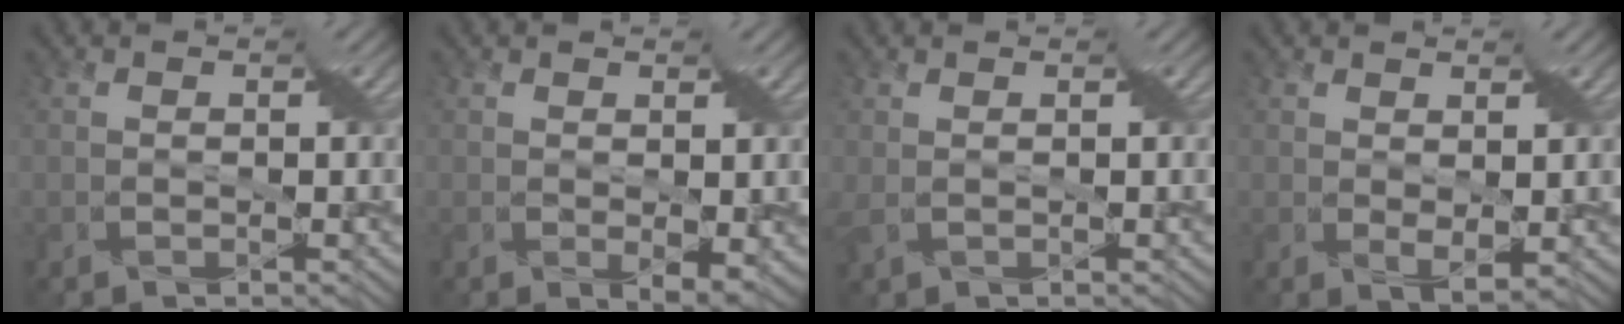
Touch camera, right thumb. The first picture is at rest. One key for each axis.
{"total": 2.8, "fx": 0.0, "fy": 1.4, "fz": 2.4, "tx": -0.043, "ty": -0.012, "tz": 0.006}
{"total": 2.0, "fx": 0.2, "fy": 1.2, "fz": 1.6, "tx": -0.045, "ty": -0.001, "tz": 0.003}
{"total": 2.3, "fx": 0.7, "fy": 1.1, "fz": 1.9, "tx": -0.041, "ty": -0.009, "tz": 0.018}